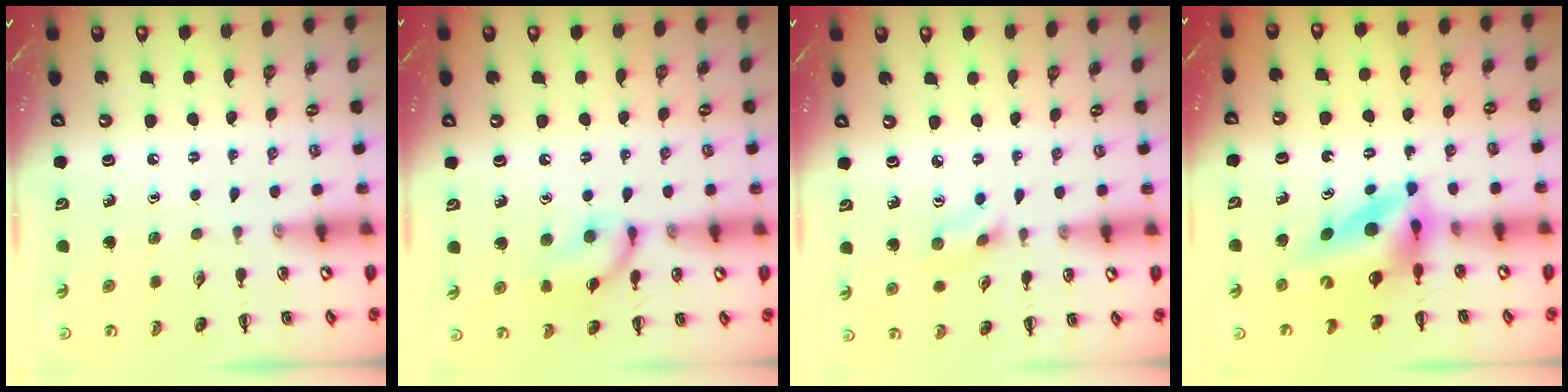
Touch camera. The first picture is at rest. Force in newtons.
{"total": 10.9, "press": 10.9, "slide": 0.6}
{"total": 2.7, "press": 2.6, "slide": 0.8}
{"total": 10.6, "press": 10.1, "slide": 3.3}